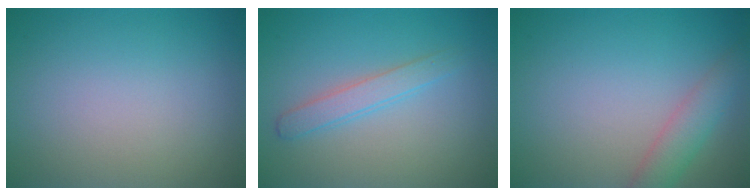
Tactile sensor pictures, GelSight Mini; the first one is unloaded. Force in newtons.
{"total": 2.1, "press": 2.1, "slide": 0.0}
{"total": 2.8, "press": 2.8, "slide": 0.2}